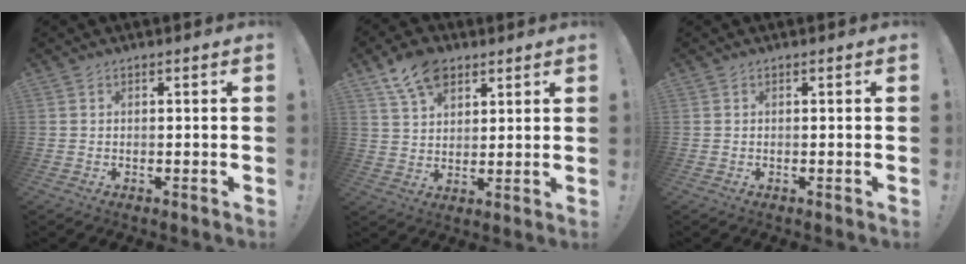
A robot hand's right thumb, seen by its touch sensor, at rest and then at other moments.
{"total": 11.1, "force": [6.9, 6.9, 5.3], "torque": [-0.085, -0.030, 0.131]}
{"total": 0.0}